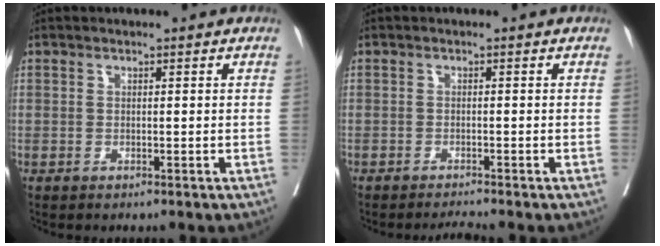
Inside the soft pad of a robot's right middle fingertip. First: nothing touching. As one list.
[{"total": 1.6, "force": [-1.4, -0.7, 0.2], "torque": [-0.004, -0.007, -0.024]}]